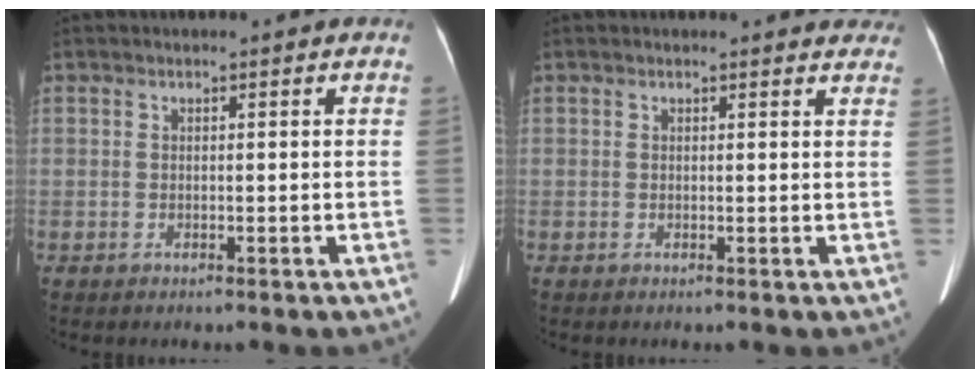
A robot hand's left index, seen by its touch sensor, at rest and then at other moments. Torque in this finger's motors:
{"motor_torque": [0.21, -0.11, 0.09, 0.02]}